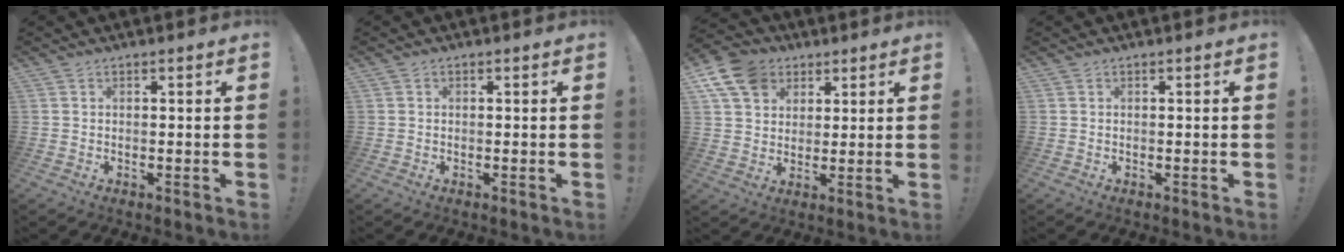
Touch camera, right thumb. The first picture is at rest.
{"total": 0.0}
{"total": 12.3, "force": [5.6, 9.6, 5.4], "torque": [-0.096, -0.026, 0.112]}
{"total": 0.0}